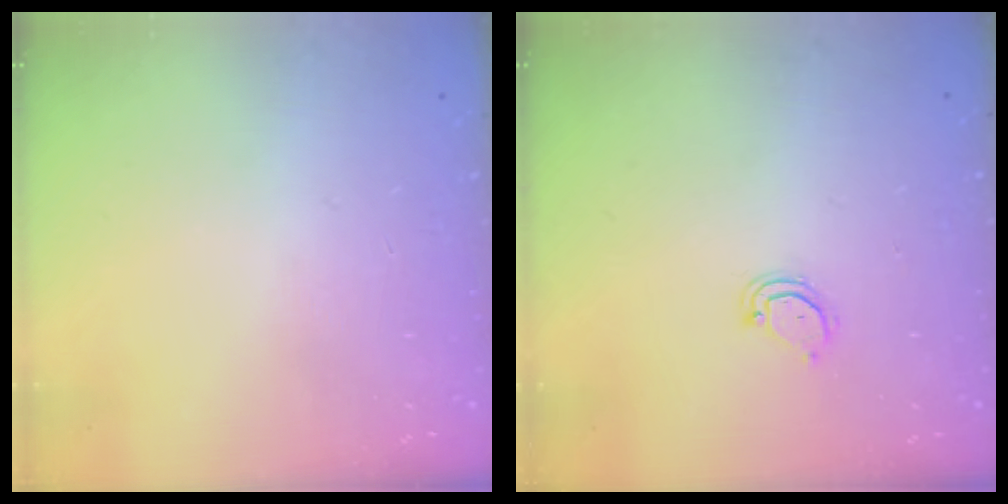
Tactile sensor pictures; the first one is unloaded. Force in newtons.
{"total": 3.4, "press": 3.3, "slide": 0.5}